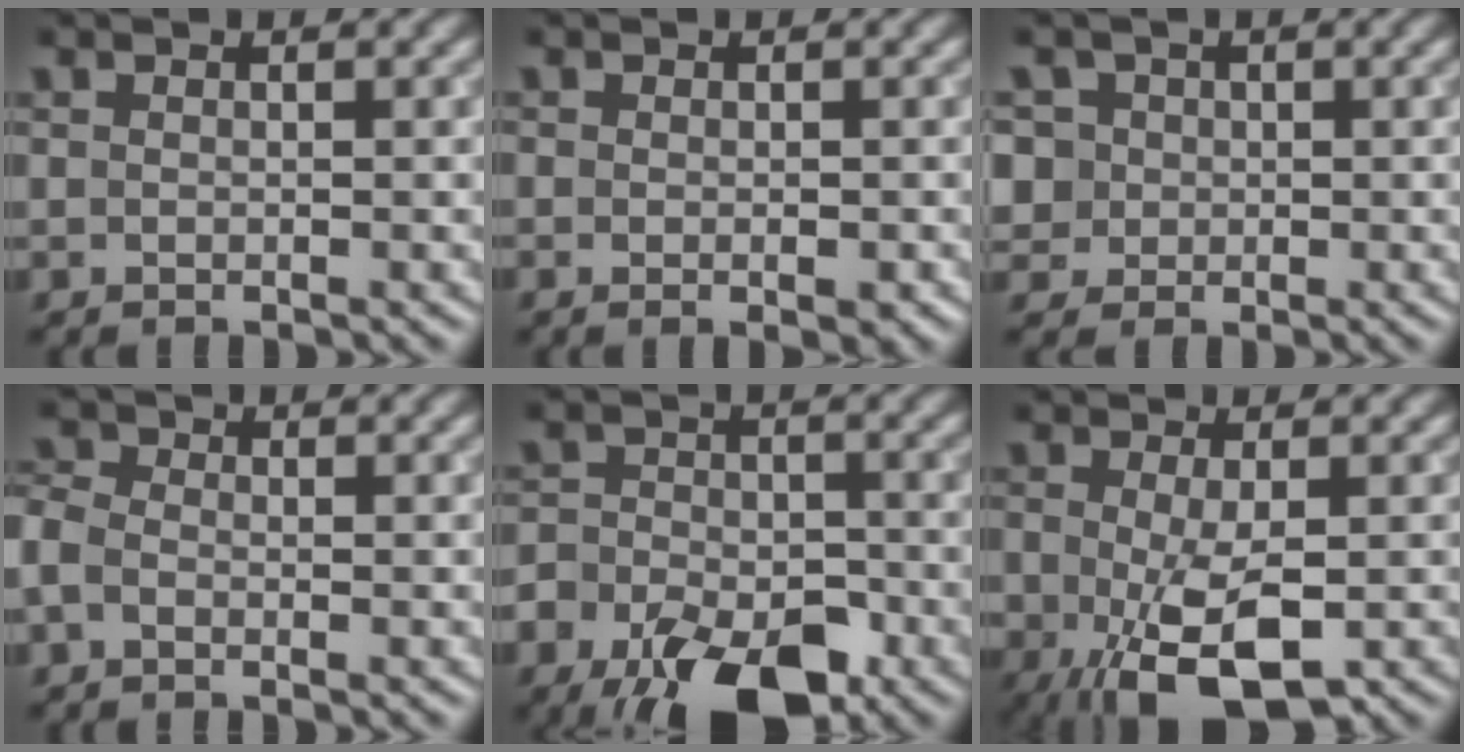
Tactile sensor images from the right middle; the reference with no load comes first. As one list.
[{"total": 1.5, "force": [-0.5, 0.6, 1.3], "torque": [-0.018, -0.006, -0.004]}, {"total": 5.2, "force": [1.6, 4.6, 1.8], "torque": [-0.037, 0.027, 0.011]}, {"total": 2.2, "force": [-0.8, 1.5, 1.3], "torque": [-0.036, 0.003, -0.028]}, {"total": 10.3, "force": [-6.2, 5.8, 5.8], "torque": [-0.106, -0.033, -0.099]}, {"total": 6.8, "force": [-1.8, 3.5, 5.5], "torque": [-0.121, -0.026, -0.020]}]